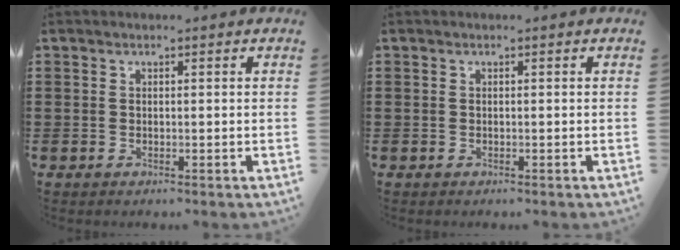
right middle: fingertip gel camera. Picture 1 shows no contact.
{"total": 0.0}